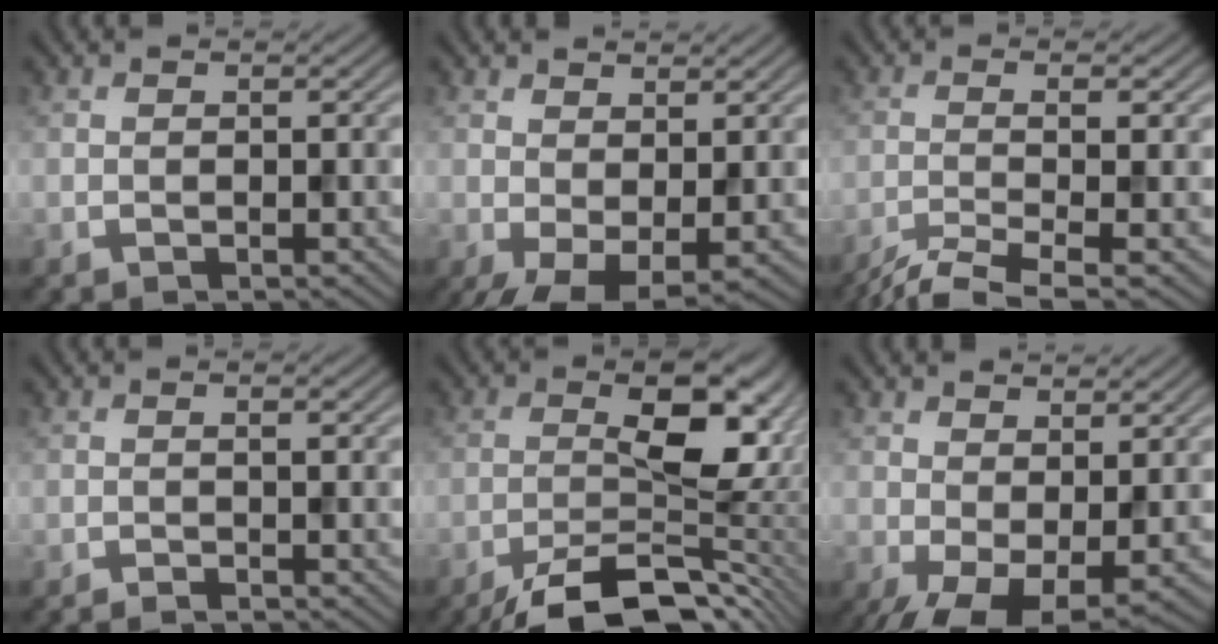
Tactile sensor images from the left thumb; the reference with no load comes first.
{"total": 4.7, "force": [-0.3, 2.3, 4.1], "torque": [-0.088, -0.008, -0.004]}
{"total": 5.9, "force": [-3.3, 1.0, 4.8], "torque": [-0.073, -0.004, -0.071]}
{"total": 1.1, "force": [-0.7, 0.0, 0.9], "torque": [-0.012, 0.004, -0.014]}
{"total": 13.6, "force": [-6.1, 5.1, 11.1], "torque": [-0.167, -0.006, -0.098]}
{"total": 6.9, "force": [-0.8, 3.3, 6.0], "torque": [-0.122, -0.015, -0.011]}